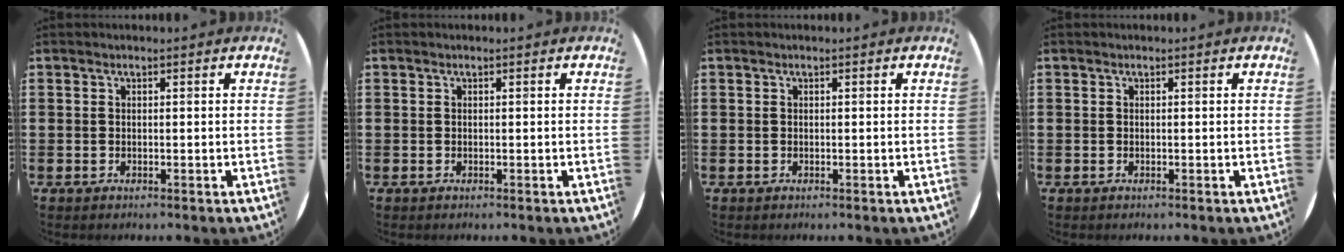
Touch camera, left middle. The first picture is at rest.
{"total": 0.0}
{"total": 0.0}
{"total": 0.0}